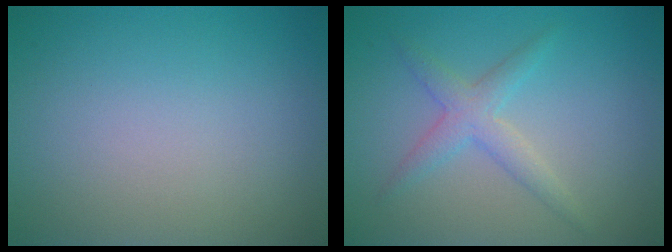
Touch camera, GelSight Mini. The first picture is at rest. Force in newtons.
{"total": 2.5, "press": 2.5, "slide": 0.1}